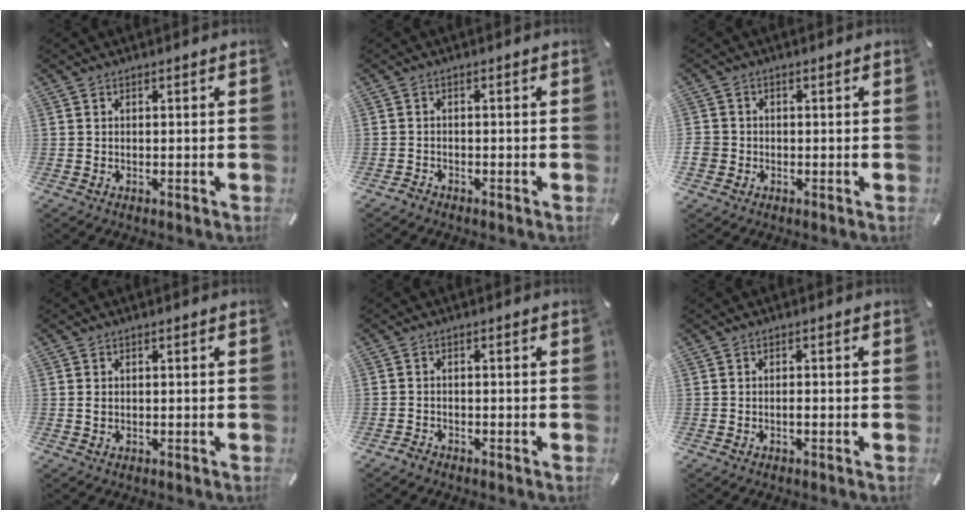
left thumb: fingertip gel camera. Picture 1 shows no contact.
{"total": 1.4, "force": [-1.3, 0.5, 0.2], "torque": [-0.004, 0.007, -0.028]}
{"total": 3.1, "force": [-0.6, 3.0, 0.6], "torque": [-0.008, 0.006, -0.010]}
{"total": 0.7, "force": [0.1, 0.5, 0.6], "torque": [-0.012, 0.001, 0.001]}
{"total": 1.5, "force": [-1.4, 0.4, 0.2], "torque": [-0.004, 0.006, -0.030]}
{"total": 0.9, "force": [-0.4, 0.3, 0.7], "torque": [-0.015, -0.003, -0.007]}